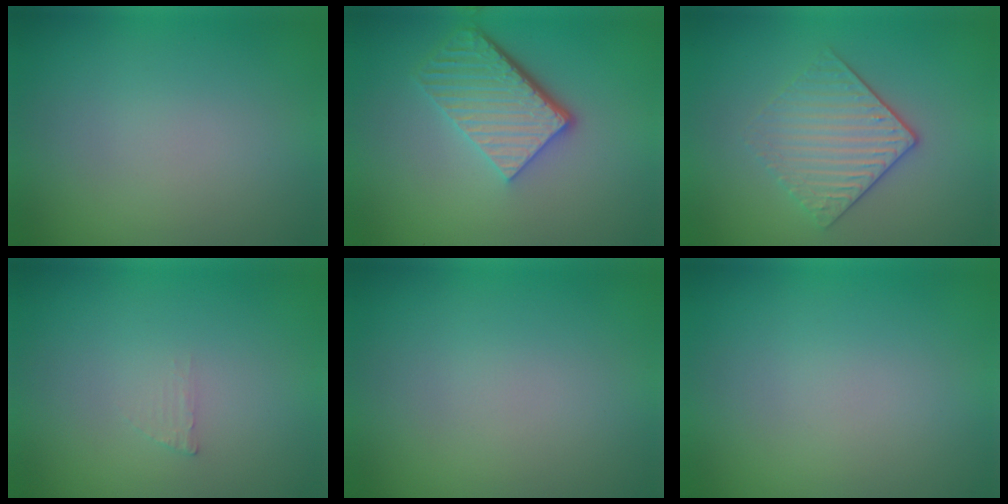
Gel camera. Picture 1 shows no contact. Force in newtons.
{"total": 5.7, "press": 3.9, "slide": 4.1}
{"total": 3.6, "press": 3.1, "slide": 1.8}
{"total": 0.6, "press": 0.6, "slide": 0.1}
{"total": 0.0}
{"total": 0.0}